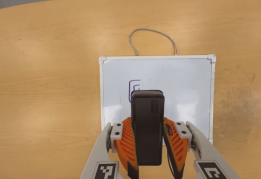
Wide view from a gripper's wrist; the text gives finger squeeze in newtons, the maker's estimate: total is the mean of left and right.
{"total": 8.2, "left": 6.7, "right": 9.6}